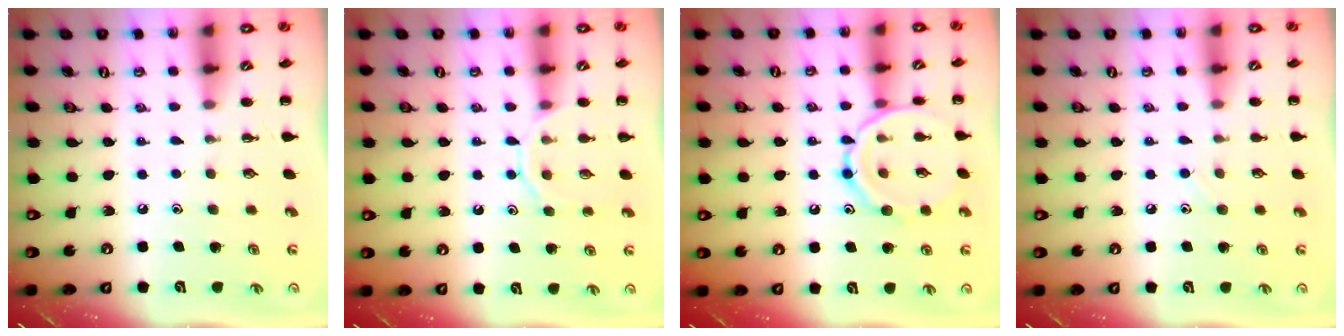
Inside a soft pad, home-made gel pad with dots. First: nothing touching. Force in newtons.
{"total": 9.3, "press": 9.2, "slide": 1.4}
{"total": 13.5, "press": 13.5, "slide": 0.4}
{"total": 4.9, "press": 4.6, "slide": 1.7}